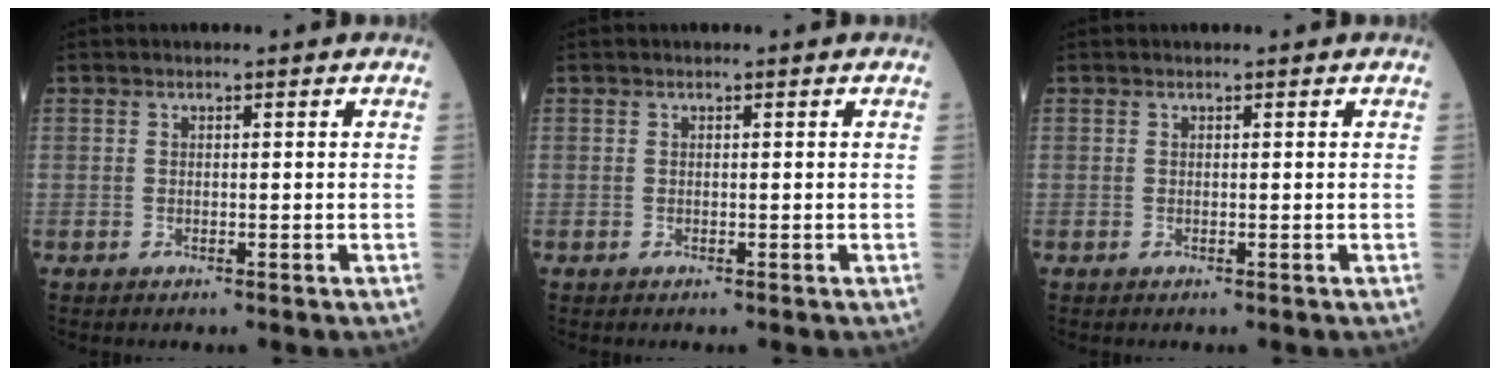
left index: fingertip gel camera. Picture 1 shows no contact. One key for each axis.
{"total": 0.0}
{"total": 0.0}